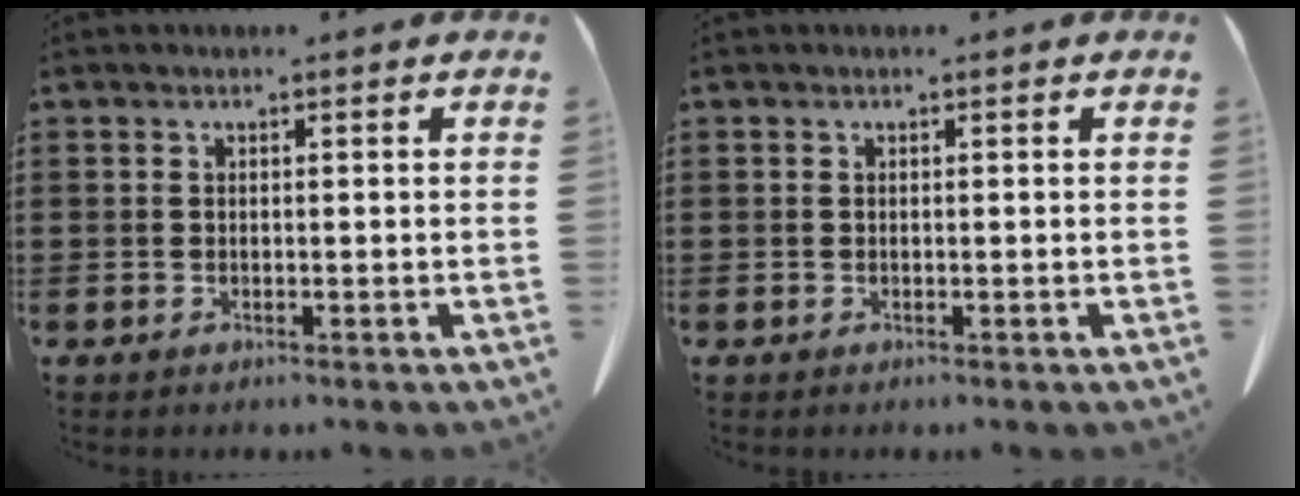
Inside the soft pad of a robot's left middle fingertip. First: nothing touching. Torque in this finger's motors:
{"motor_torque": [0.03, -0.04, 0.01, 0.01]}